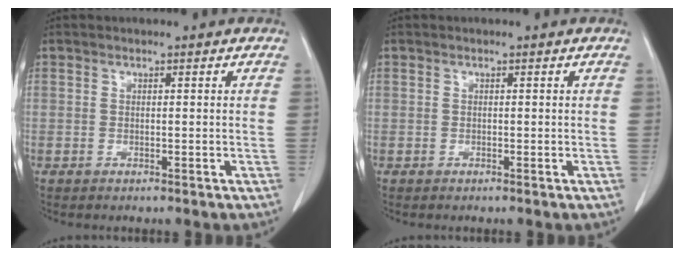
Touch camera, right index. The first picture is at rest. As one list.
[{"total": 0.0}]